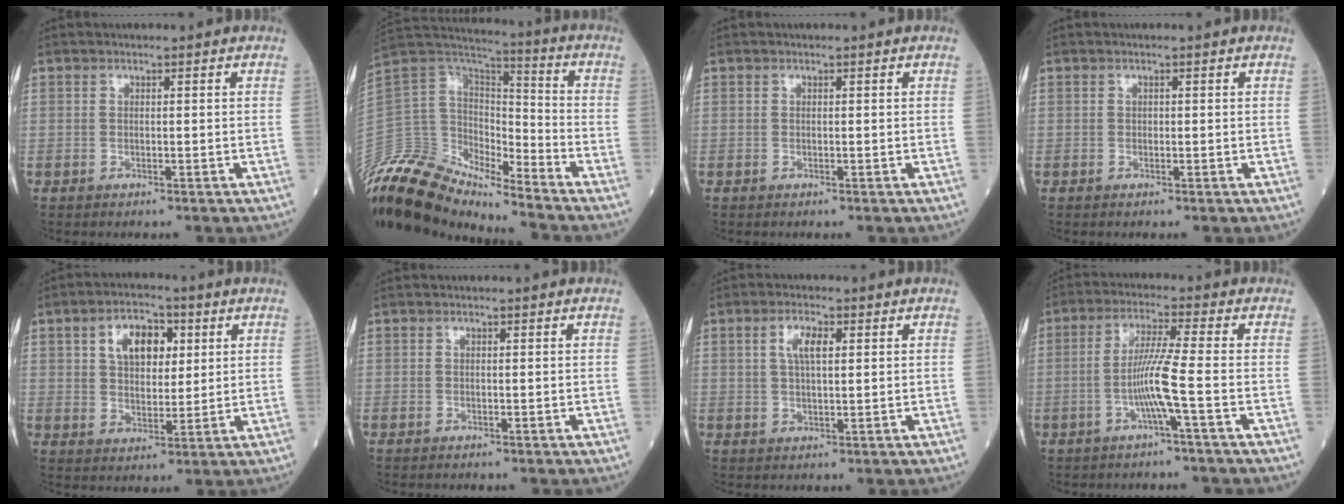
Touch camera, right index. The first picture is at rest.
{"total": 14.9, "force": [-14.1, 3.5, 3.2], "torque": [-0.066, 0.047, -0.270]}
{"total": 0.0}
{"total": 0.0}
{"total": 8.1, "force": [2.9, 4.7, 5.9], "torque": [-0.102, 0.016, 0.052]}
{"total": 0.0}
{"total": 4.0, "force": [1.4, 1.2, 3.6], "torque": [-0.072, 0.006, 0.027]}
{"total": 6.5, "force": [-1.9, -1.3, 6.1], "torque": [-0.123, 0.000, -0.038]}